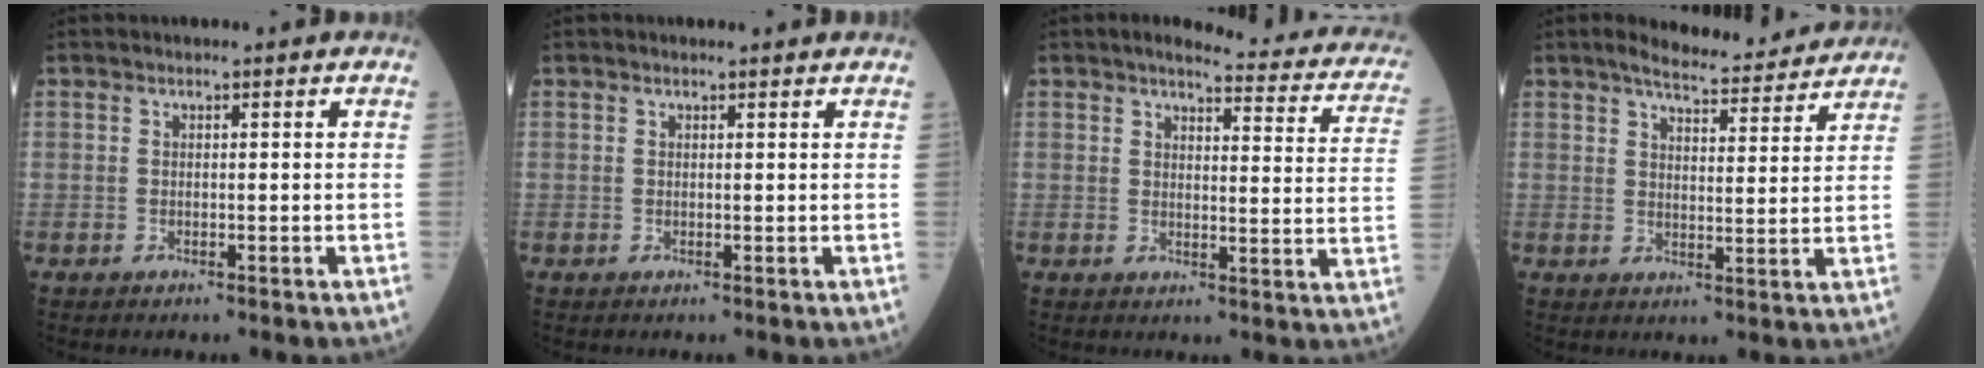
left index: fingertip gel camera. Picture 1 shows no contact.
{"total": 0.9, "force": [0.9, 0.1, 0.3], "torque": [-0.013, 0.003, 0.008]}
{"total": 15.5, "force": [13.5, 3.2, 7.0], "torque": [-0.061, -0.028, 0.127]}
{"total": 10.1, "force": [9.5, 1.4, 3.2], "torque": [-0.046, 0.006, 0.119]}